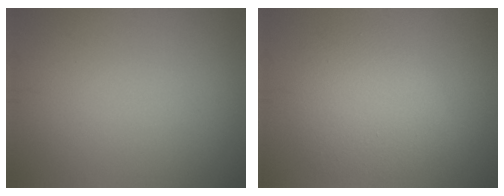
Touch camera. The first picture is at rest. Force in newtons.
{"total": 4.5, "press": 4.5, "slide": 0.3}